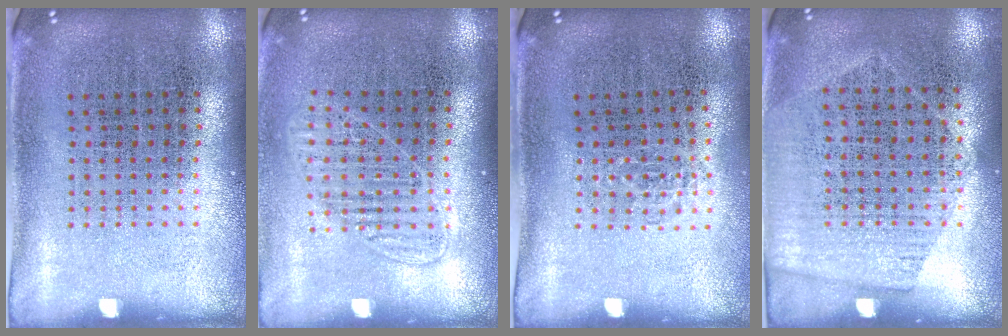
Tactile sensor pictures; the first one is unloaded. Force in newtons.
{"total": 1.3, "press": 1.2, "slide": 0.7}
{"total": 0.6, "press": 0.5, "slide": 0.3}
{"total": 1.4, "press": 1.1, "slide": 0.7}